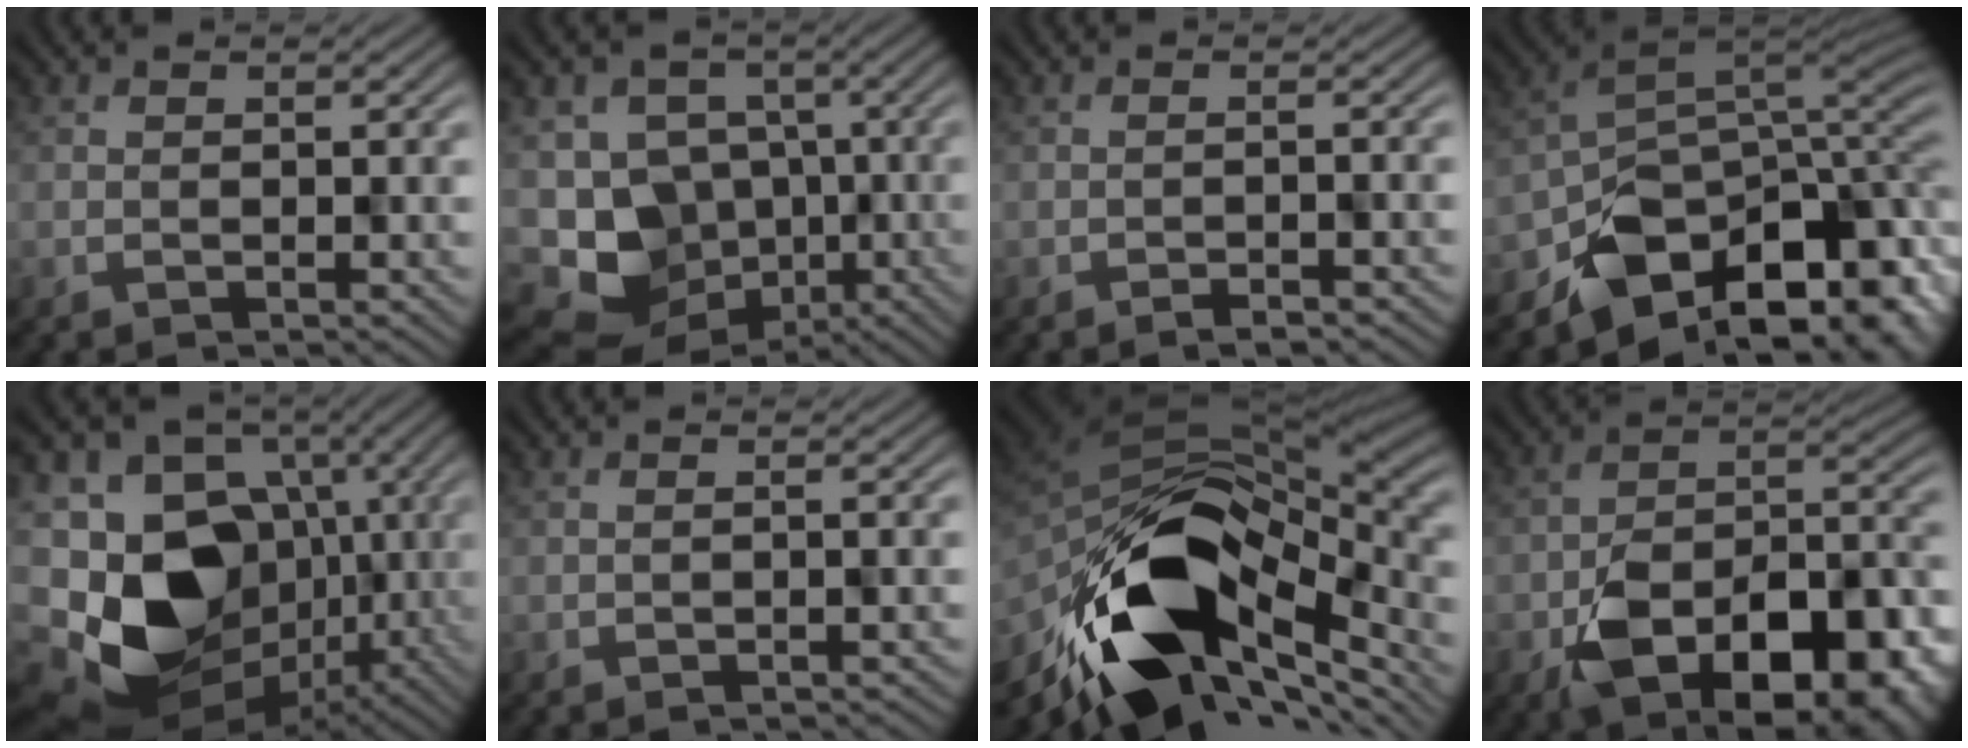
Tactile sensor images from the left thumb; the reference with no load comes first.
{"total": 11.0, "force": [-4.2, 9.8, 2.7], "torque": [-0.073, -0.034, -0.069]}
{"total": 1.3, "force": [-1.3, -0.1, -0.1], "torque": [0.004, 0.006, -0.023]}
{"total": 11.0, "force": [-6.7, 6.9, 5.3], "torque": [-0.083, -0.021, -0.112]}
{"total": 16.8, "force": [-5.0, 13.6, 8.6], "torque": [-0.187, -0.025, -0.077]}
{"total": 0.8, "force": [-0.5, -0.3, -0.6], "torque": [0.011, 0.005, -0.012]}
{"total": 16.2, "force": [-5.8, 10.1, 11.2], "torque": [-0.224, -0.026, -0.095]}
{"total": 14.5, "force": [-7.3, 8.3, 9.3], "torque": [-0.131, -0.029, -0.124]}